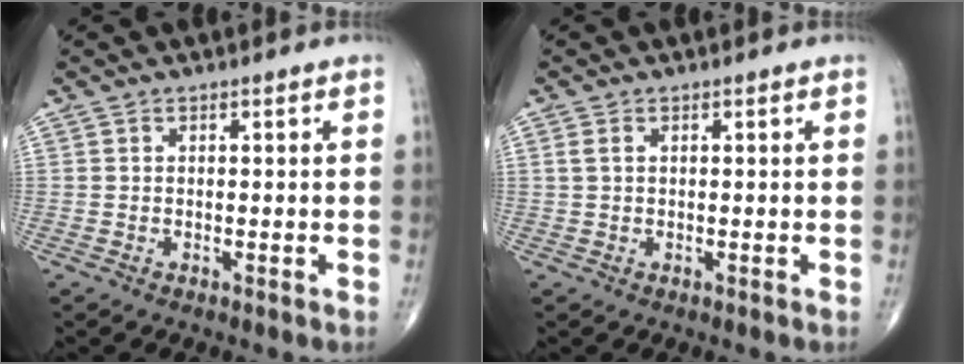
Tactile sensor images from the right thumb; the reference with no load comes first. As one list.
[{"total": 1.3, "force": [0.4, 0.8, 1.0], "torque": [-0.028, 0.007, 0.010]}]